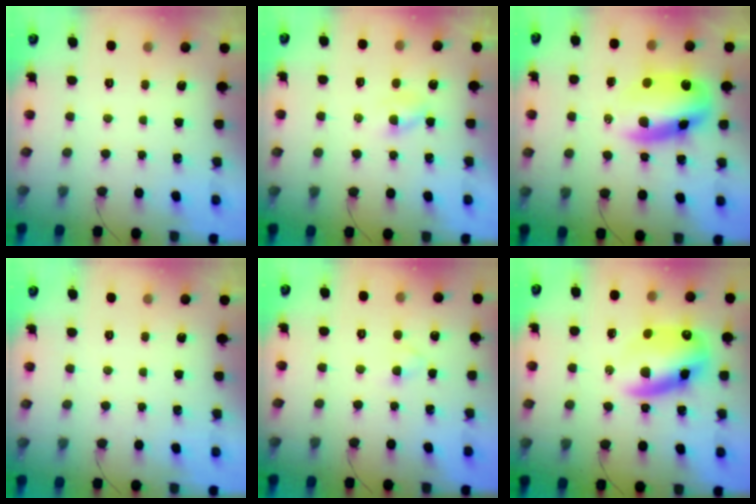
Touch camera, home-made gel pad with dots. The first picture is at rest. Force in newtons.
{"total": 2.0, "press": 1.8, "slide": 0.9}
{"total": 12.8, "press": 12.4, "slide": 3.4}
{"total": 0.0}
{"total": 2.4, "press": 2.1, "slide": 1.1}
{"total": 16.2, "press": 15.6, "slide": 4.3}